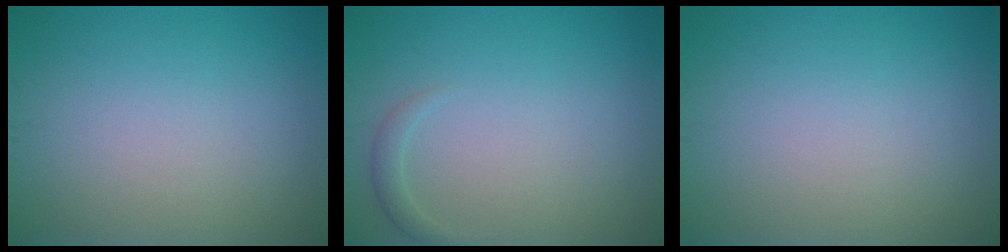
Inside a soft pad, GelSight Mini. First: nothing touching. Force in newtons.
{"total": 1.1, "press": 1.1, "slide": 0.0}
{"total": 0.0}